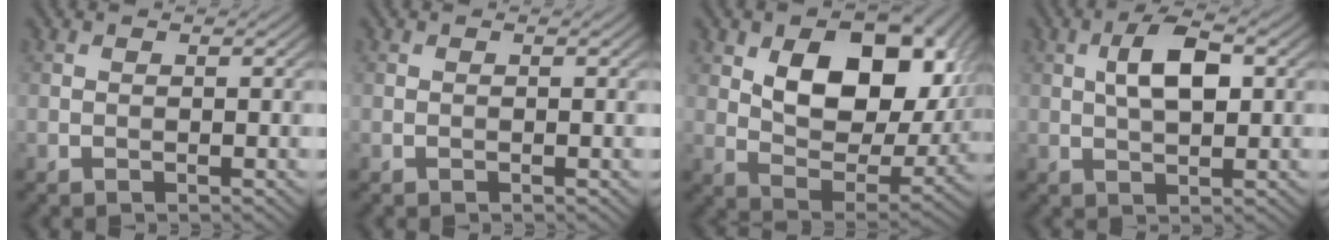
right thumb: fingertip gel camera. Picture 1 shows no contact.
{"total": 0.0}
{"total": 14.1, "force": [4.2, 8.7, 10.3], "torque": [-0.167, -0.014, 0.078]}
{"total": 5.8, "force": [1.2, 2.5, 5.1], "torque": [-0.098, 0.007, 0.021]}